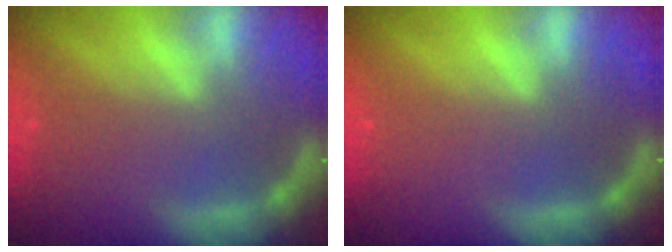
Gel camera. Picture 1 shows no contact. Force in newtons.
{"total": 0.0}